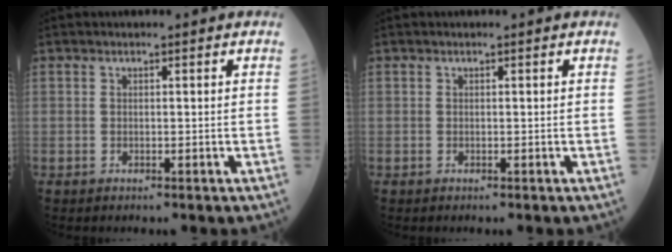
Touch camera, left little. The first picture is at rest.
{"total": 0.0}